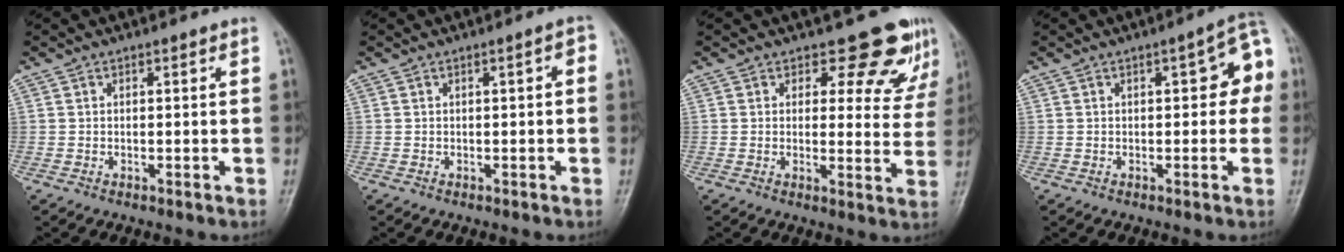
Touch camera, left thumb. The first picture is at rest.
{"total": 1.9, "force": [0.0, 0.7, 1.8], "torque": [-0.020, 0.008, -0.004]}
{"total": 9.3, "force": [7.4, 4.8, 3.0], "torque": [0.009, -0.052, 0.068]}
{"total": 7.8, "force": [0.9, 3.7, 6.9], "torque": [-0.045, 0.019, -0.001]}